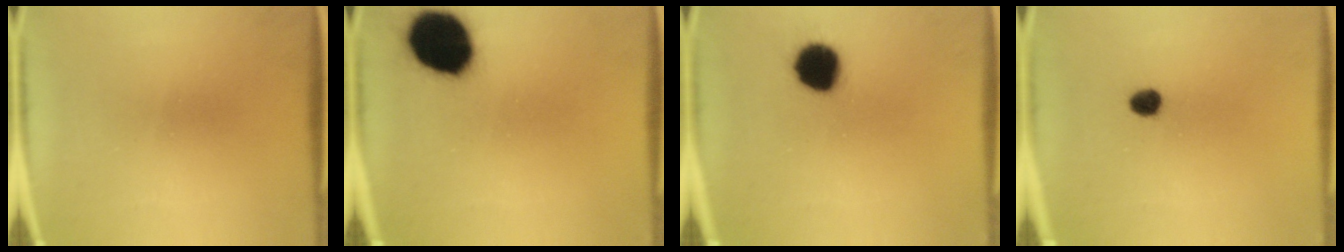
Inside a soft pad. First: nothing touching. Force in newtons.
{"total": 18.5}
{"total": 10.1}
{"total": 2.8}